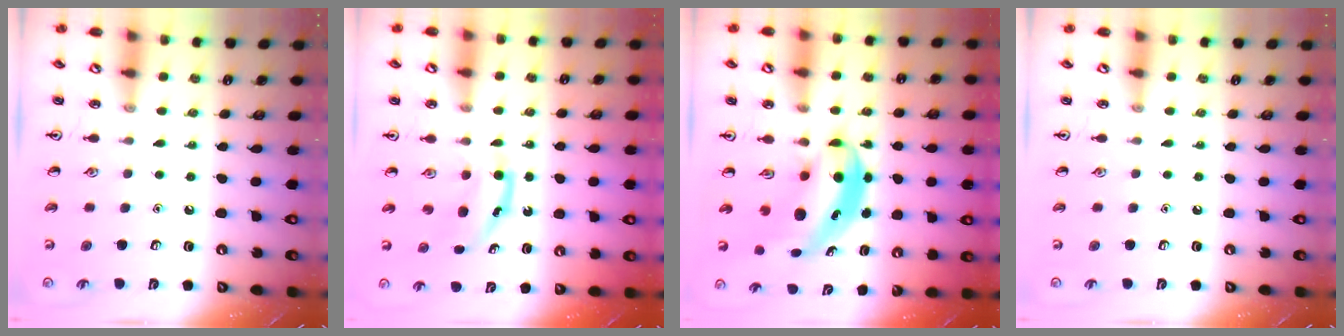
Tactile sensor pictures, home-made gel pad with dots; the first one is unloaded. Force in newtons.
{"total": 3.9, "press": 3.8, "slide": 0.9}
{"total": 6.2, "press": 6.0, "slide": 1.7}
{"total": 0.0}